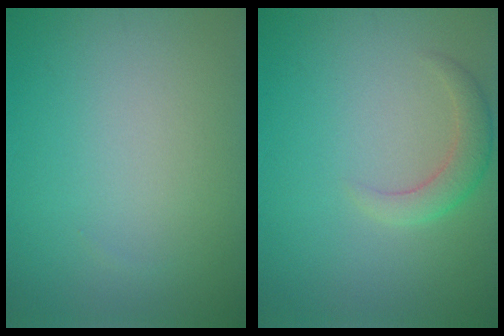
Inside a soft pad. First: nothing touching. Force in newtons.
{"total": 2.3, "press": 2.3, "slide": 0.4}